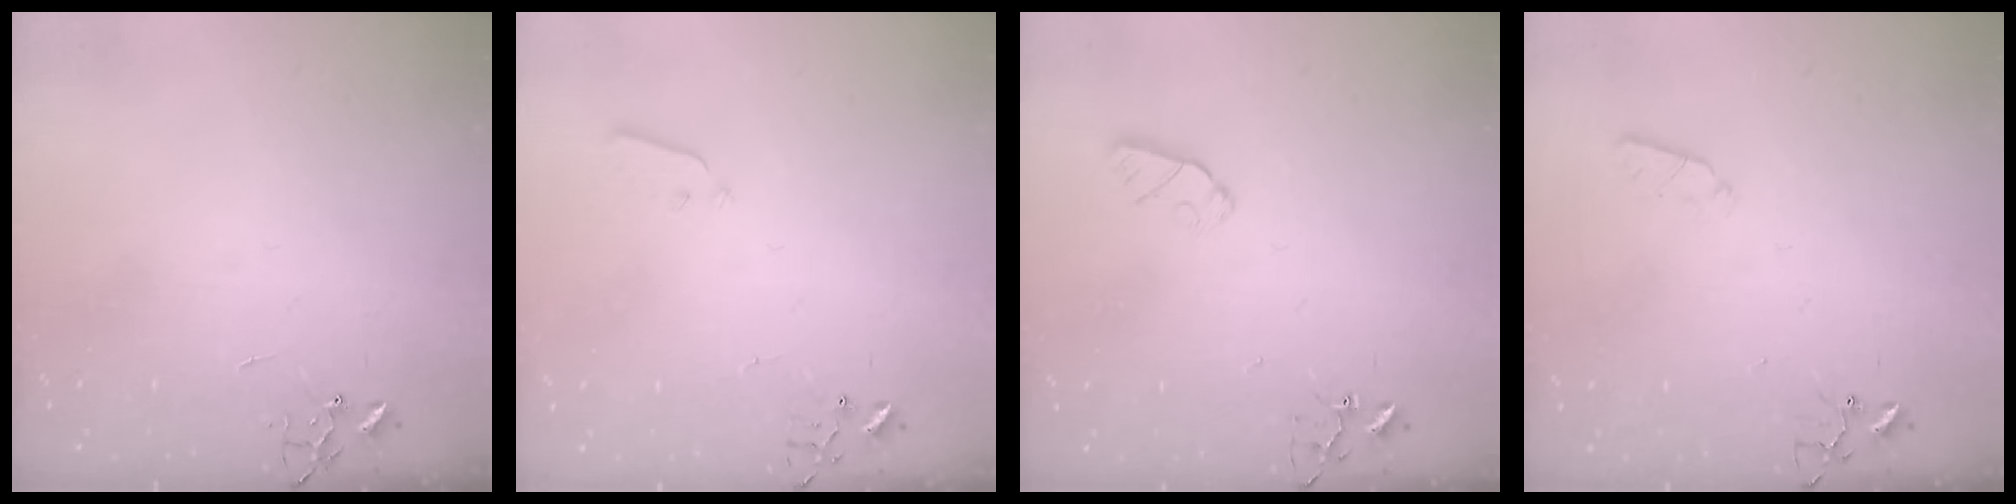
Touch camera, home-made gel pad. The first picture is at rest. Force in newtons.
{"total": 3.0, "press": 3.0, "slide": 0.3}
{"total": 5.2, "press": 5.2, "slide": 0.7}
{"total": 3.2, "press": 3.1, "slide": 0.5}